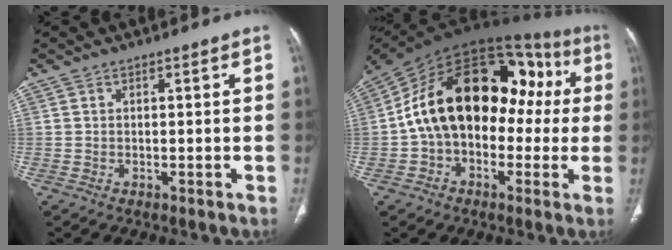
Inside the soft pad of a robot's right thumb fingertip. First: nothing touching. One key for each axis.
{"total": 24.9, "fx": 1.2, "fy": 15.9, "fz": 19.2, "tx": -0.275, "ty": 0.065, "tz": 0.008}